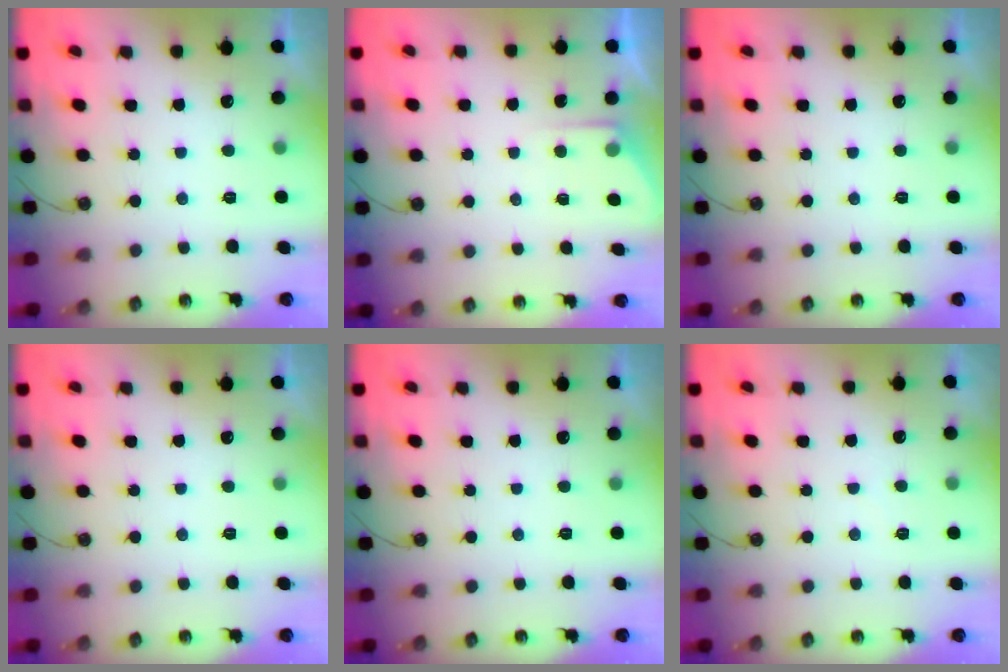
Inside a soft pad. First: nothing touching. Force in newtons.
{"total": 4.4, "press": 4.4, "slide": 0.4}
{"total": 0.0}
{"total": 0.0}
{"total": 0.0}
{"total": 2.6, "press": 2.6, "slide": 0.4}